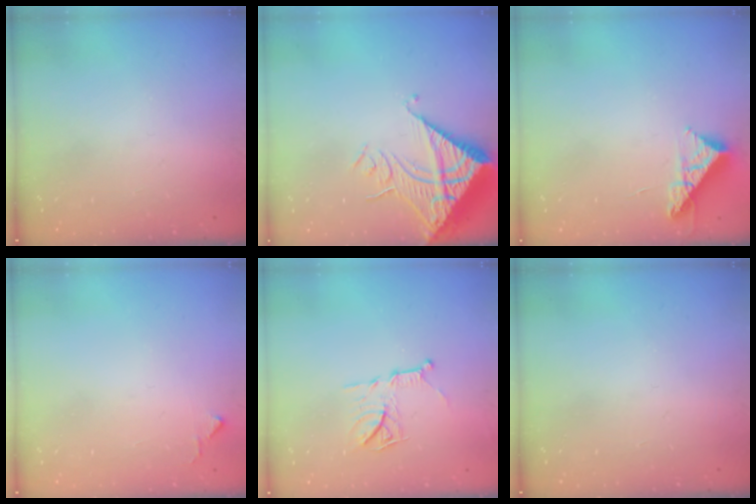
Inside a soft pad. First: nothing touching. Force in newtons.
{"total": 16.2, "press": 16.1, "slide": 2.1}
{"total": 8.9, "press": 8.9, "slide": 0.3}
{"total": 4.2, "press": 4.1, "slide": 0.7}
{"total": 10.6, "press": 10.6, "slide": 0.8}
{"total": 0.0}